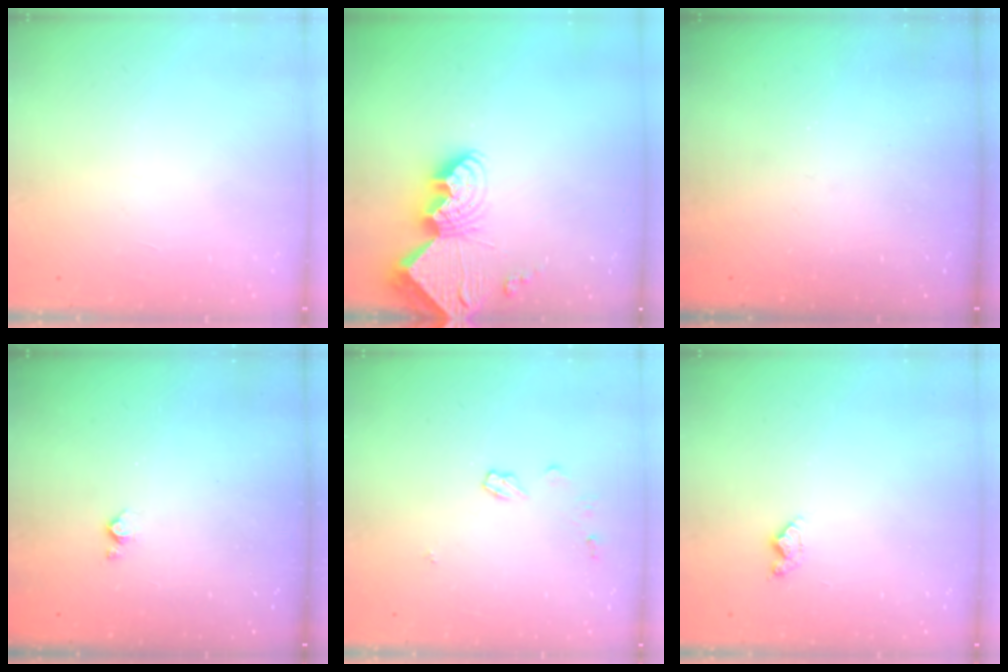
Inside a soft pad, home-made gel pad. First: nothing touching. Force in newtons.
{"total": 11.3, "press": 11.2, "slide": 1.0}
{"total": 0.0}
{"total": 2.8, "press": 2.7, "slide": 0.4}
{"total": 4.9, "press": 4.9, "slide": 0.5}
{"total": 5.9, "press": 5.9, "slide": 0.5}